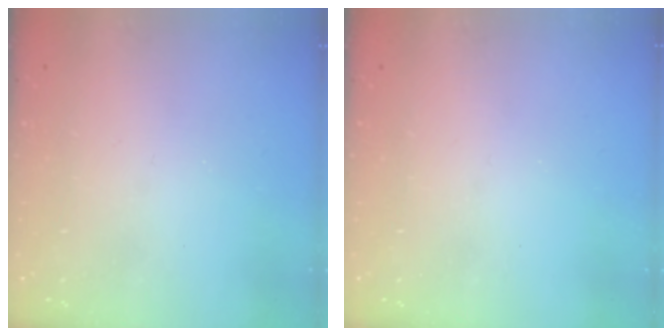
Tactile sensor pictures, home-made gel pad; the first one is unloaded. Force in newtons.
{"total": 0.0}